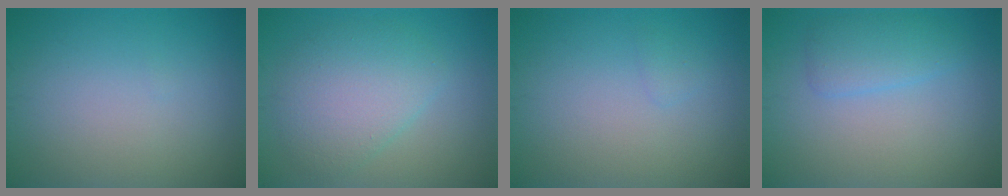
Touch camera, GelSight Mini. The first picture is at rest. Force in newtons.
{"total": 4.6, "press": 4.6, "slide": 0.2}
{"total": 0.6, "press": 0.6, "slide": 0.0}
{"total": 2.5, "press": 2.5, "slide": 0.1}